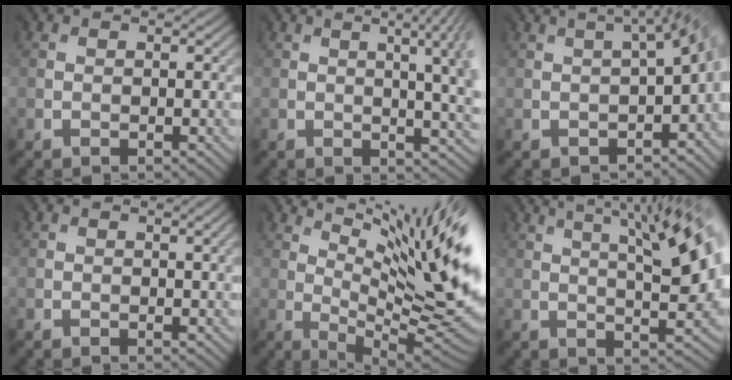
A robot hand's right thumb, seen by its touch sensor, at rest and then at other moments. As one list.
[{"total": 9.5, "force": [0.8, 3.1, 8.9], "torque": [-0.077, 0.034, 0.007]}, {"total": 4.9, "force": [-1.1, 1.4, 4.5], "torque": [-0.047, -0.003, -0.008]}, {"total": 0.6, "force": [0.2, -0.4, 0.3], "torque": [-0.009, 0.000, 0.003]}, {"total": 13.7, "force": [6.0, 2.5, 12.1], "torque": [-0.167, 0.005, 0.109]}, {"total": 10.9, "force": [3.2, 2.6, 10.1], "torque": [-0.117, 0.031, 0.044]}]